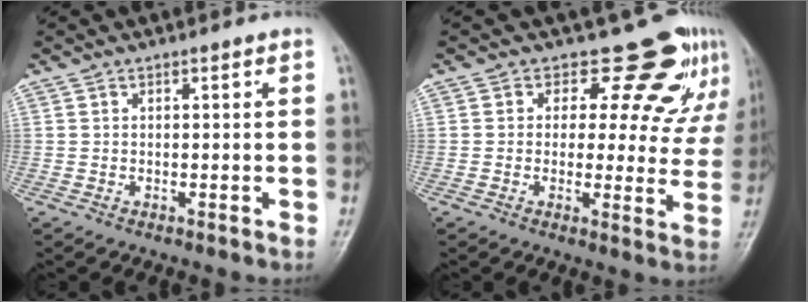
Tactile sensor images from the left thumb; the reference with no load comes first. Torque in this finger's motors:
{"motor_torque": [-0.06, 0.19, -0.09, -0.09, -0.03]}